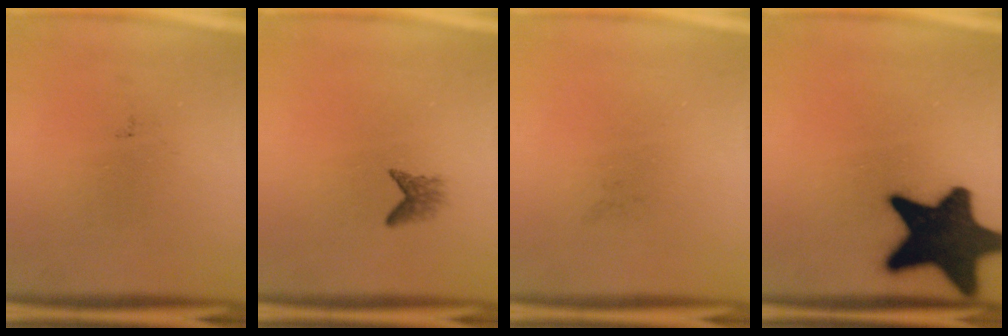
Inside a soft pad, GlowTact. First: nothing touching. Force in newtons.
{"total": 1.6}
{"total": 0.0}
{"total": 18.6}